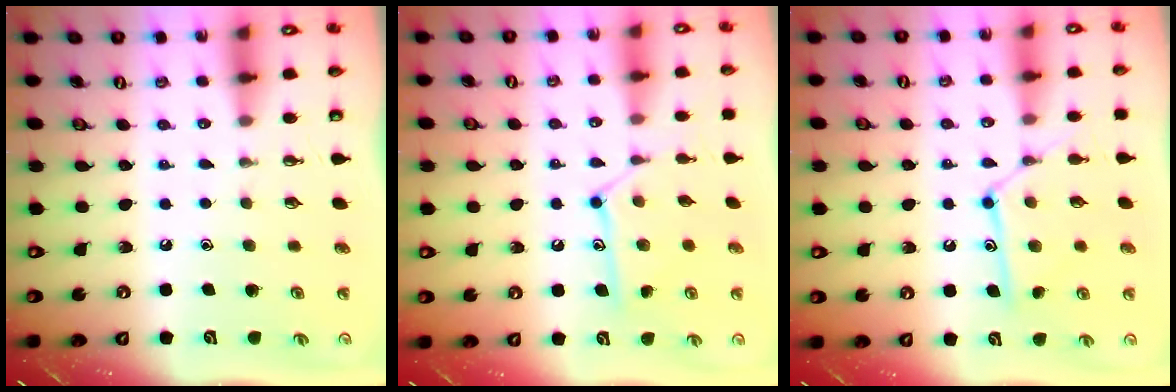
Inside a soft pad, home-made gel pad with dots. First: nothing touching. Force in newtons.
{"total": 12.4, "press": 12.4, "slide": 0.0}
{"total": 12.8, "press": 12.8, "slide": 0.6}